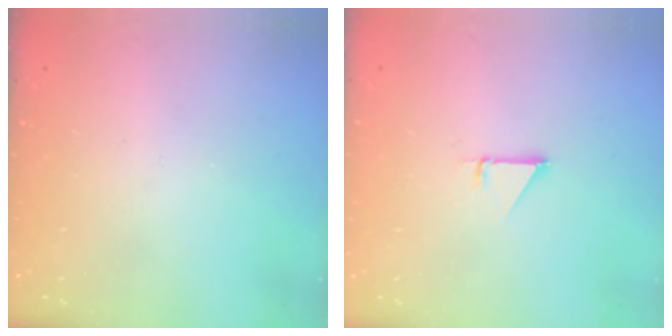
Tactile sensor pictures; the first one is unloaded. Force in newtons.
{"total": 0.9, "press": 0.9, "slide": 0.1}